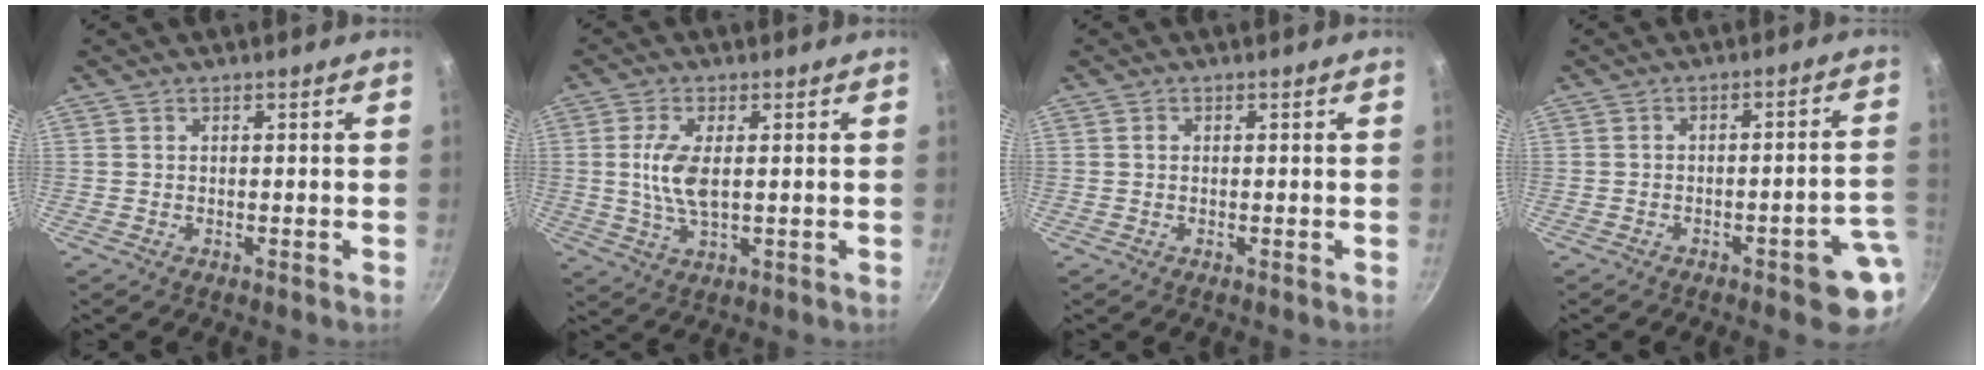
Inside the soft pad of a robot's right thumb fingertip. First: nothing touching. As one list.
[{"total": 7.1, "force": [0.8, 3.0, 6.4], "torque": [-0.133, -0.002, 0.016]}, {"total": 0.7, "force": [0.2, 0.6, 0.4], "torque": [-0.005, 0.004, 0.002]}, {"total": 8.4, "force": [-2.9, 2.6, 7.5], "torque": [-0.064, 0.036, -0.028]}]